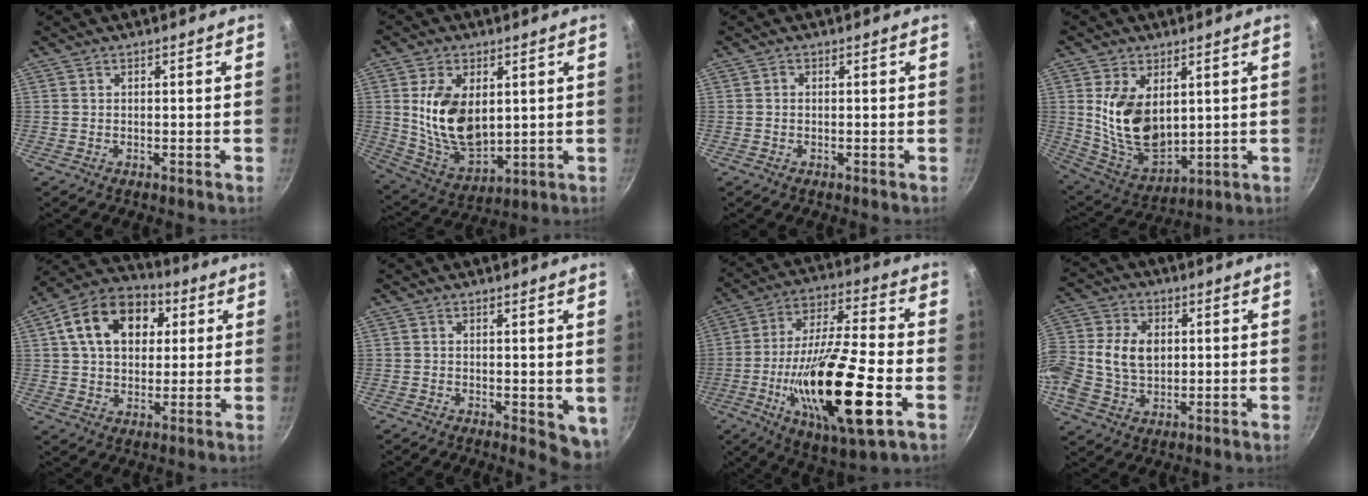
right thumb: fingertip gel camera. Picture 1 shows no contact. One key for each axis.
{"total": 14.8, "fx": 2.4, "fy": 9.2, "fz": 11.4, "tx": -0.187, "ty": -0.027, "tz": 0.061}
{"total": 0.7, "fx": -0.1, "fy": 0.6, "fz": 0.4, "tx": -0.006, "ty": 0.004, "tz": -0.003}
{"total": 14.3, "fx": 3.0, "fy": 8.8, "fz": 10.8, "tx": -0.180, "ty": -0.036, "tz": 0.077}
{"total": 16.2, "fx": 4.7, "fy": 11.4, "fz": 10.4, "tx": -0.151, "ty": 0.016, "tz": 0.063}
{"total": 5.1, "fx": 0.1, "fy": 2.5, "fz": 4.4, "tx": -0.046, "ty": -0.006, "tz": 0.005}
{"total": 25.1, "fx": -7.0, "fy": 7.1, "fz": 23.0, "tx": -0.406, "ty": 0.019, "tz": -0.120}
{"total": 17.0, "fx": 1.2, "fy": 13.0, "fz": 10.9, "tx": -0.248, "ty": 0.039, "tz": 0.018}